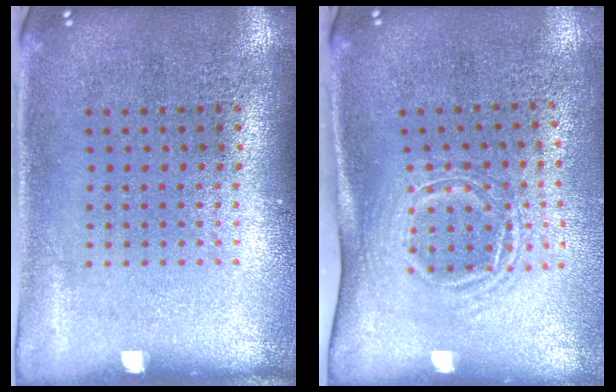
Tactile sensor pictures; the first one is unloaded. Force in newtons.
{"total": 1.7, "press": 1.2, "slide": 1.2}